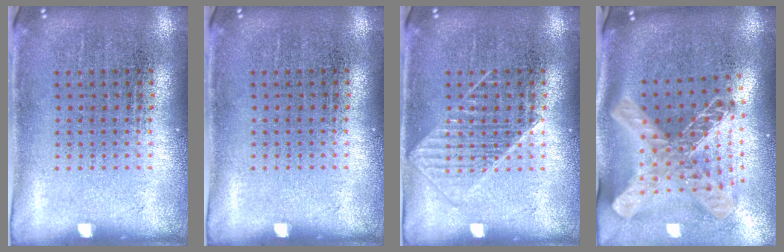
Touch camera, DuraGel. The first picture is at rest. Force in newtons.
{"total": 0.0}
{"total": 1.5, "press": 1.5, "slide": 0.3}
{"total": 2.9, "press": 2.0, "slide": 2.1}